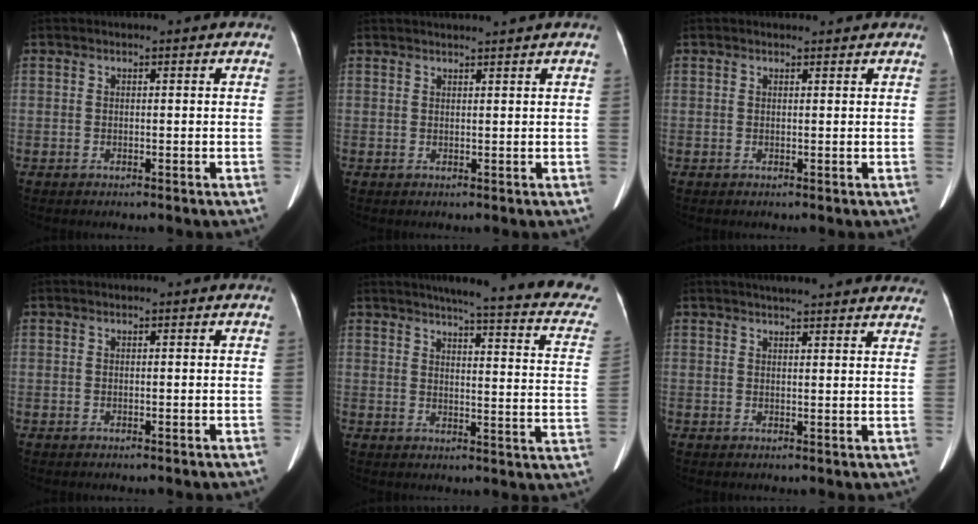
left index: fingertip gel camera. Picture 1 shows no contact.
{"total": 3.1, "force": [2.7, -0.9, 1.1], "torque": [-0.013, 0.010, 0.039]}
{"total": 1.1, "force": [1.1, 0.2, 0.1], "torque": [-0.012, 0.003, 0.014]}
{"total": 0.0}
{"total": 21.4, "force": [18.5, 1.4, 10.7], "torque": [-0.127, -0.054, 0.198]}
{"total": 16.6, "force": [15.1, 2.4, 6.5], "torque": [-0.078, 0.017, 0.175]}